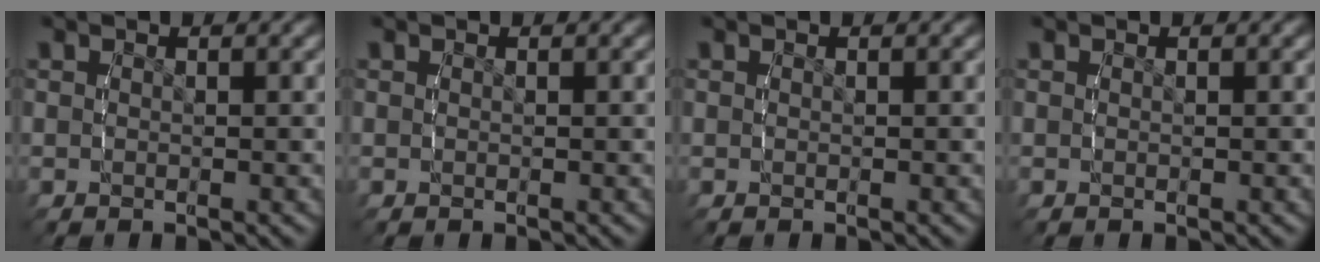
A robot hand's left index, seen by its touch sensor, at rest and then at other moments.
{"total": 0.0}
{"total": 0.0}
{"total": 0.0}